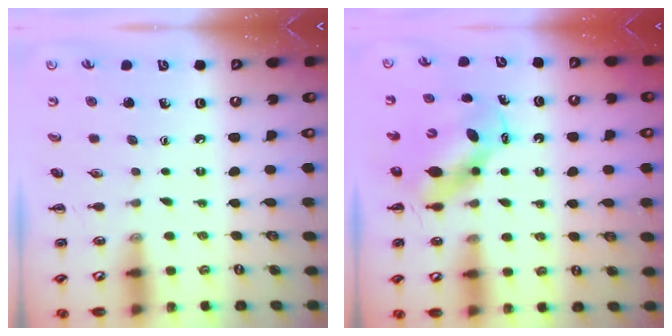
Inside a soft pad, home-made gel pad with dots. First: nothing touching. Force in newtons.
{"total": 6.1, "press": 6.0, "slide": 1.2}